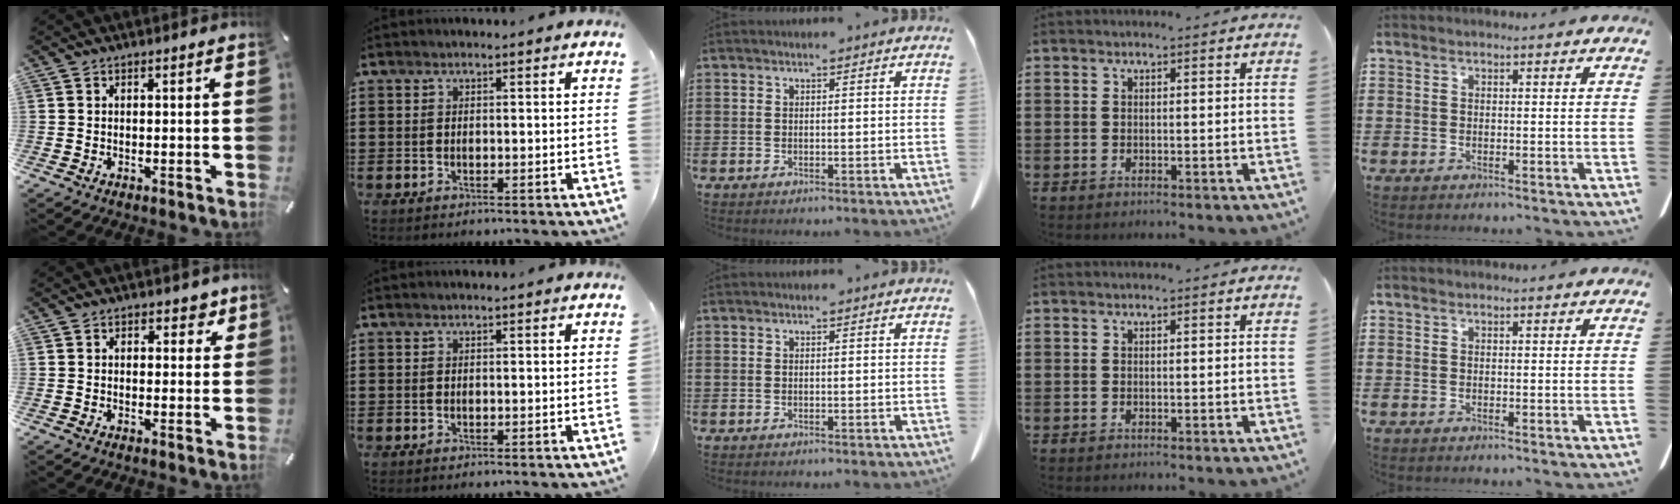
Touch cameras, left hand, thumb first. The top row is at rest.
{"thumb": {"total": 3.9, "force": [1.6, 2.6, 2.4], "torque": [-0.012, -0.005, 0.018]}}